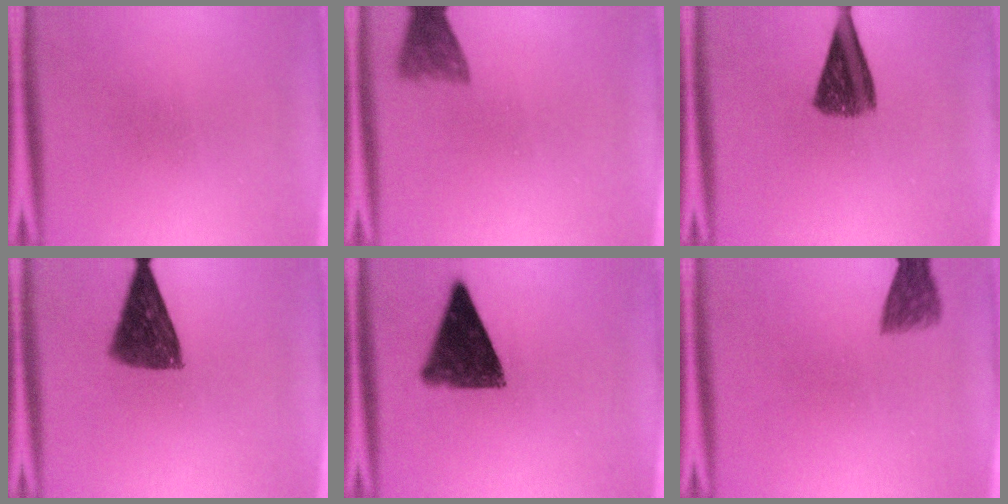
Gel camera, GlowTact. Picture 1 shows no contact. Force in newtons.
{"total": 3.8}
{"total": 8.3}
{"total": 9.8}
{"total": 11.1}
{"total": 3.8}